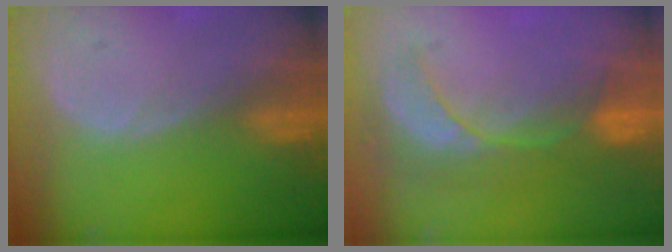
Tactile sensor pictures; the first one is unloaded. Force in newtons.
{"total": 7.9, "press": 7.3, "slide": 3.0}